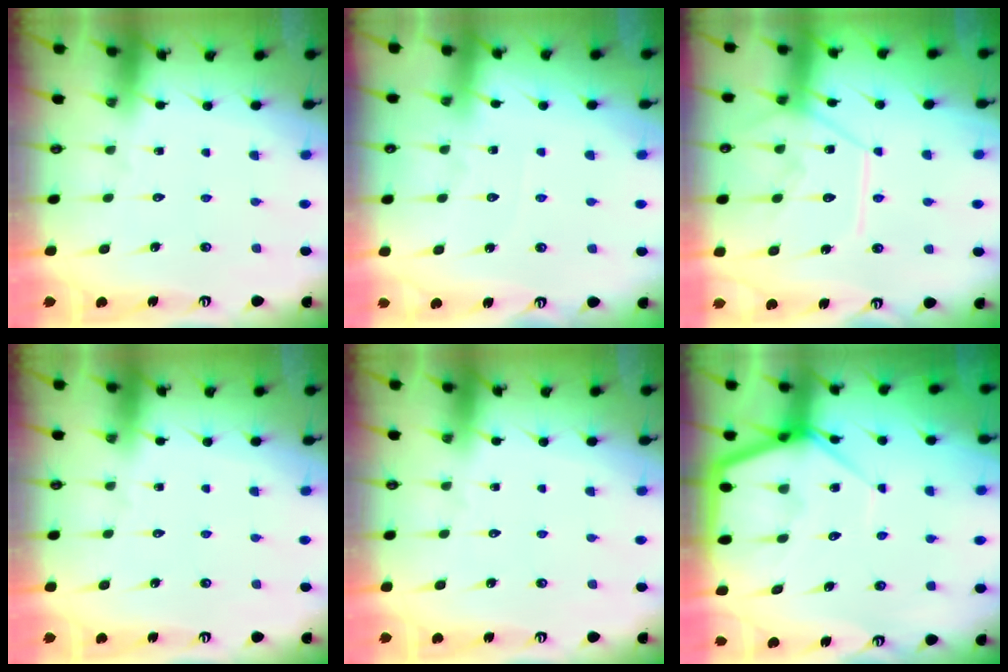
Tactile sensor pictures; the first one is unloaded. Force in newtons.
{"total": 4.1, "press": 4.1, "slide": 0.6}
{"total": 12.5, "press": 12.5, "slide": 1.1}
{"total": 0.0}
{"total": 0.0}
{"total": 9.0, "press": 9.0, "slide": 0.7}